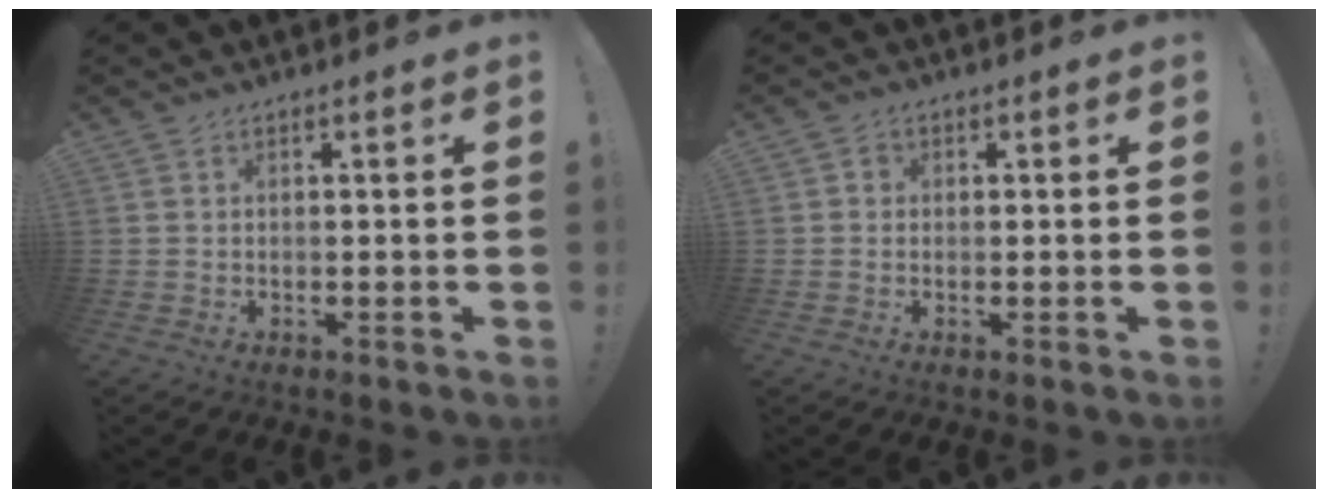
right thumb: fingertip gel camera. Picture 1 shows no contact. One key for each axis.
{"total": 1.5, "fx": -0.1, "fy": 1.3, "fz": 0.7, "tx": -0.006, "ty": 0.002, "tz": -0.004}